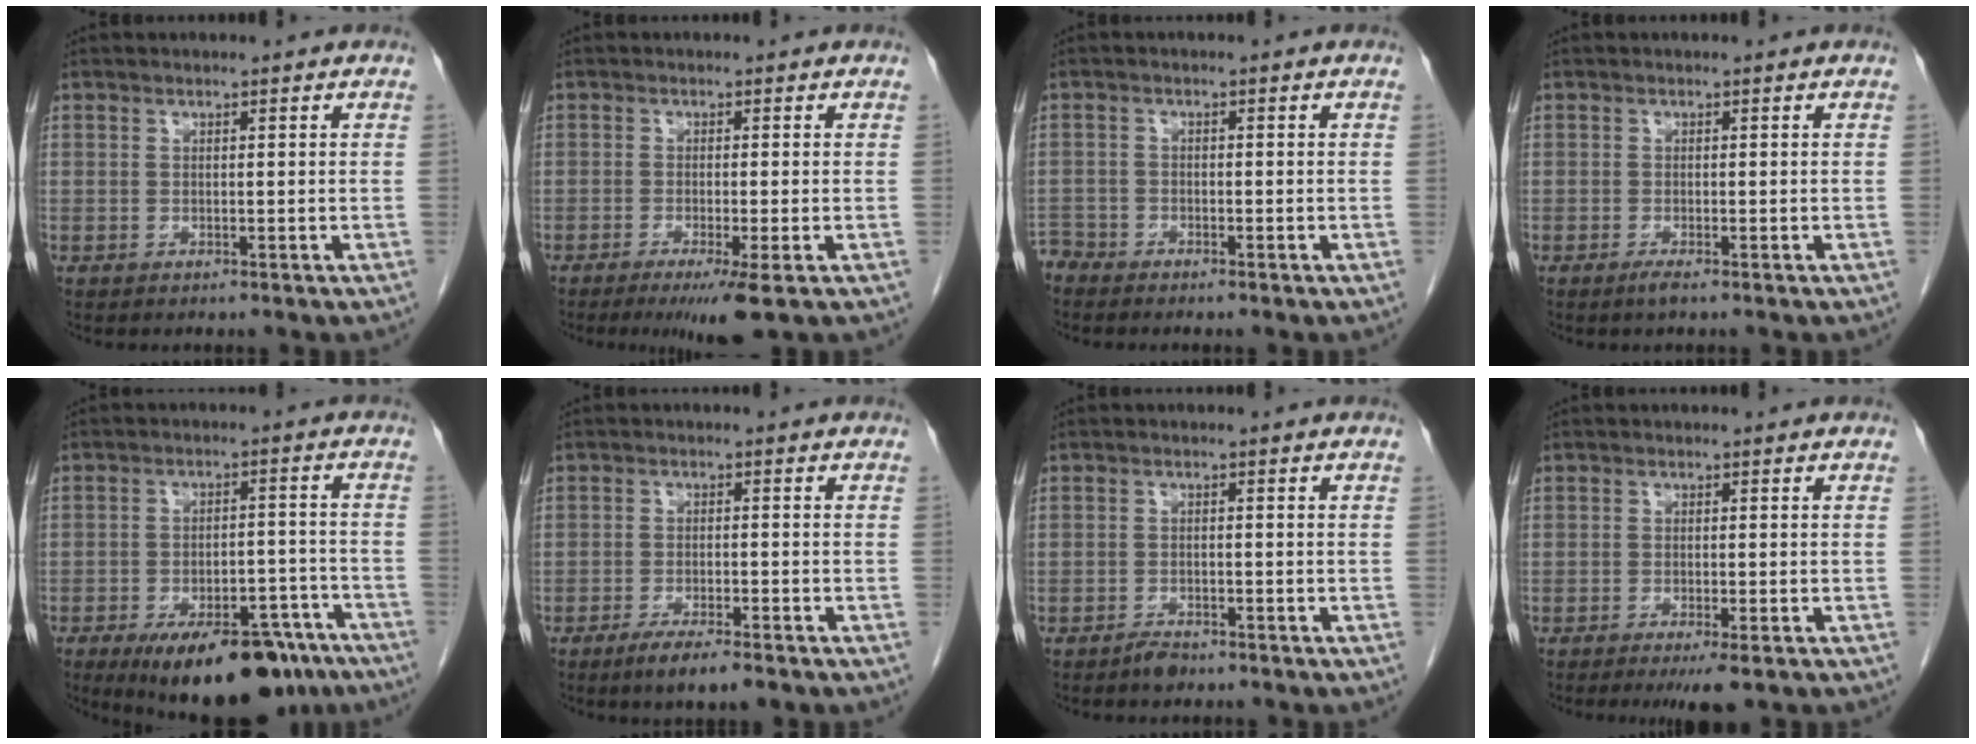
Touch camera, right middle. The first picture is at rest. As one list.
[{"total": 5.3, "force": [-3.0, -0.1, 4.3], "torque": [-0.066, -0.018, -0.049]}, {"total": 2.4, "force": [-2.3, 0.6, -0.3], "torque": [0.008, -0.004, -0.047]}, {"total": 1.1, "force": [-0.8, -0.1, 0.8], "torque": [-0.018, -0.003, -0.015]}, {"total": 16.9, "force": [-12.1, 6.5, 9.9], "torque": [-0.109, 0.011, -0.172]}, {"total": 6.8, "force": [-4.8, 0.5, 4.7], "torque": [-0.072, -0.014, -0.076]}, {"total": 2.0, "force": [-1.7, 0.7, 0.8], "torque": [-0.016, 0.000, -0.025]}, {"total": 3.8, "force": [-2.4, 0.5, 2.9], "torque": [-0.040, -0.010, -0.034]}]